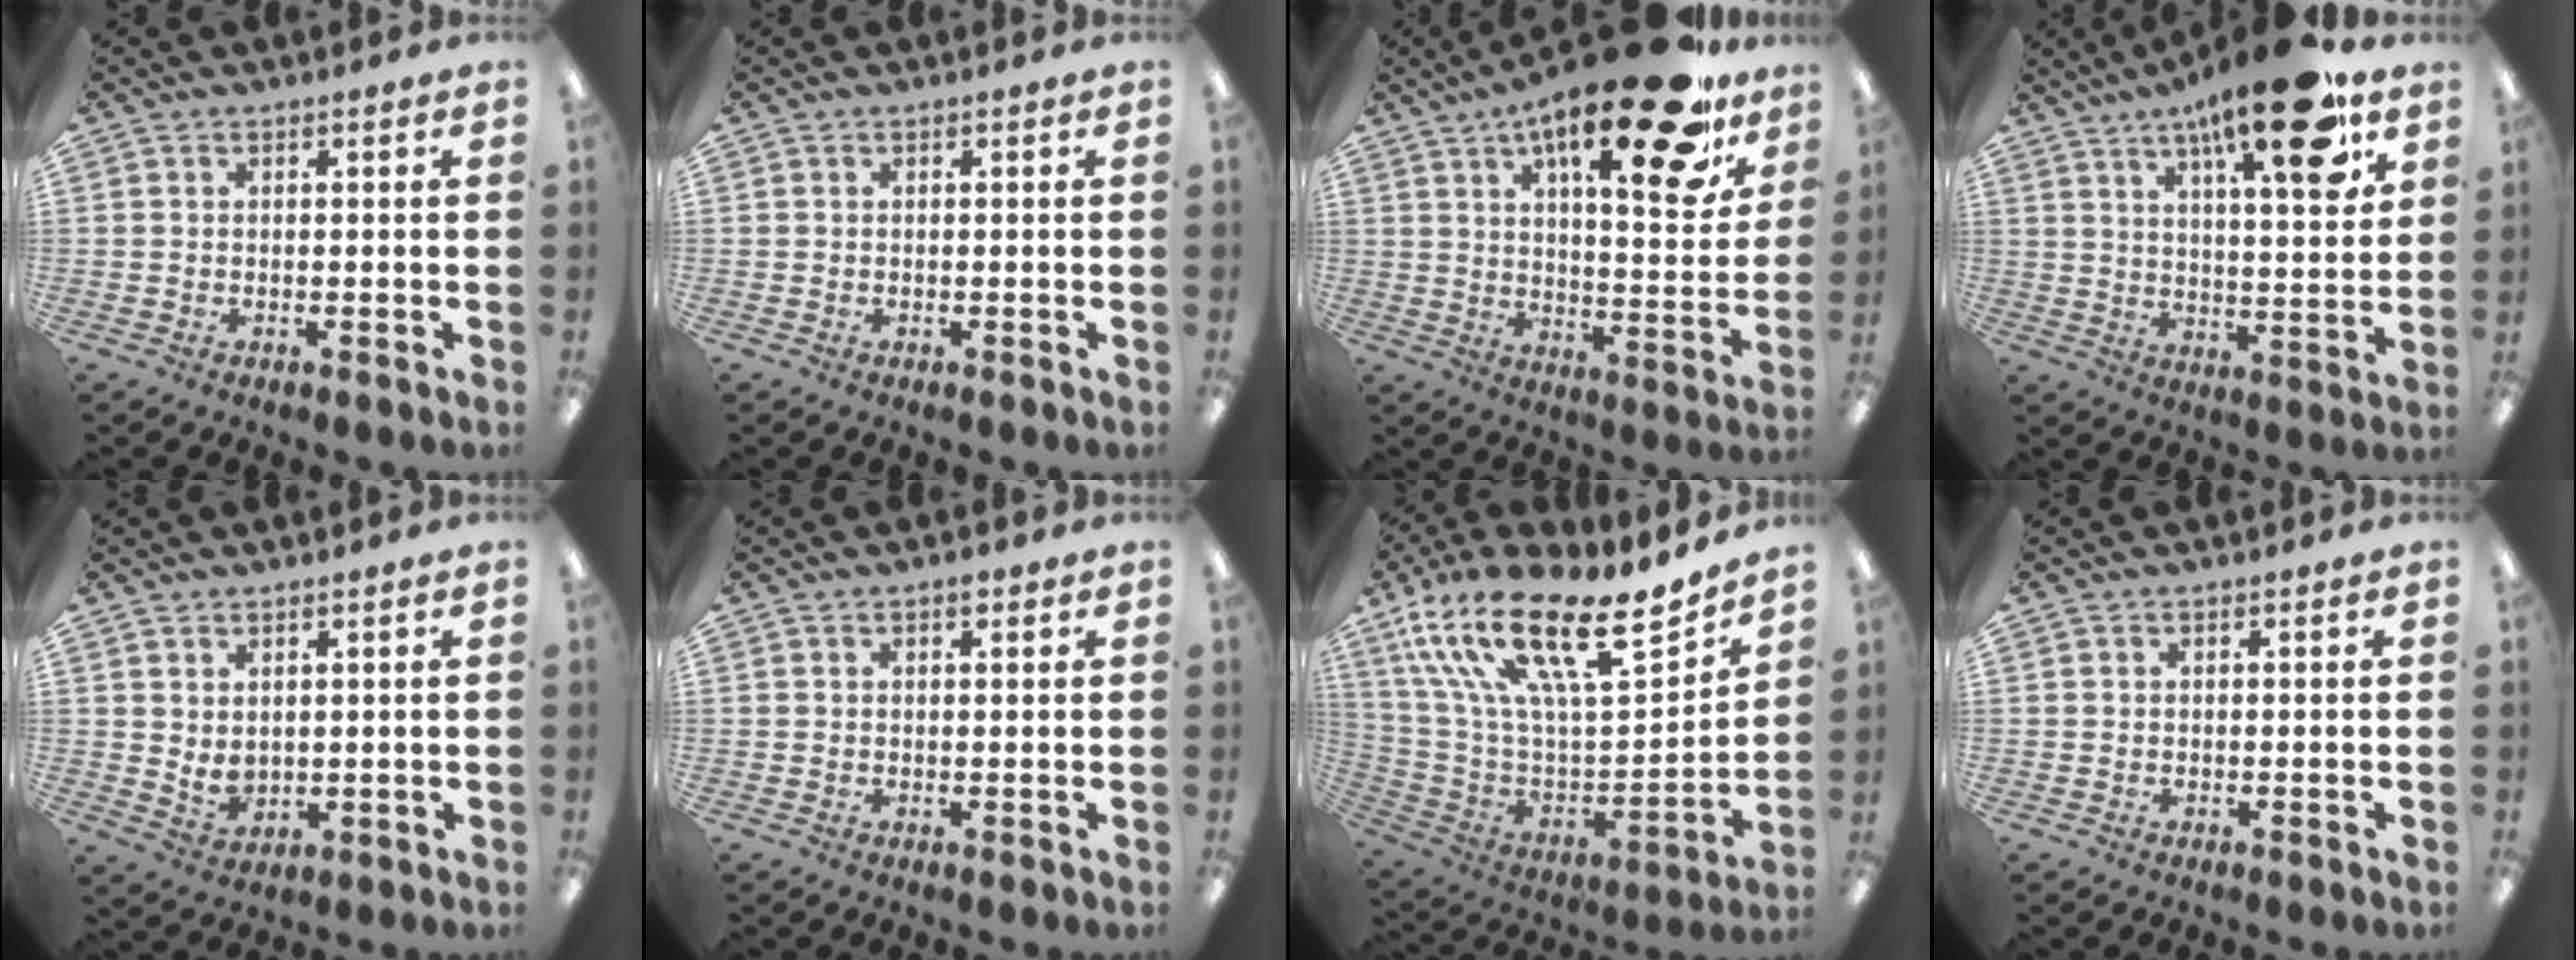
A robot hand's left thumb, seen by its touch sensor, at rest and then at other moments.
{"total": 0.0}
{"total": 24.4, "force": [15.3, 7.4, 17.5], "torque": [-0.255, -0.089, 0.240]}
{"total": 19.0, "force": [11.7, 5.2, 14.0], "torque": [-0.202, -0.058, 0.175]}
{"total": 3.6, "force": [2.3, 2.3, 1.6], "torque": [-0.019, -0.019, 0.042]}
{"total": 1.5, "force": [1.1, 0.6, 0.9], "torque": [-0.004, -0.006, 0.015]}
{"total": 25.0, "force": [15.9, 8.8, 17.2], "torque": [-0.312, -0.096, 0.273]}
{"total": 0.0}